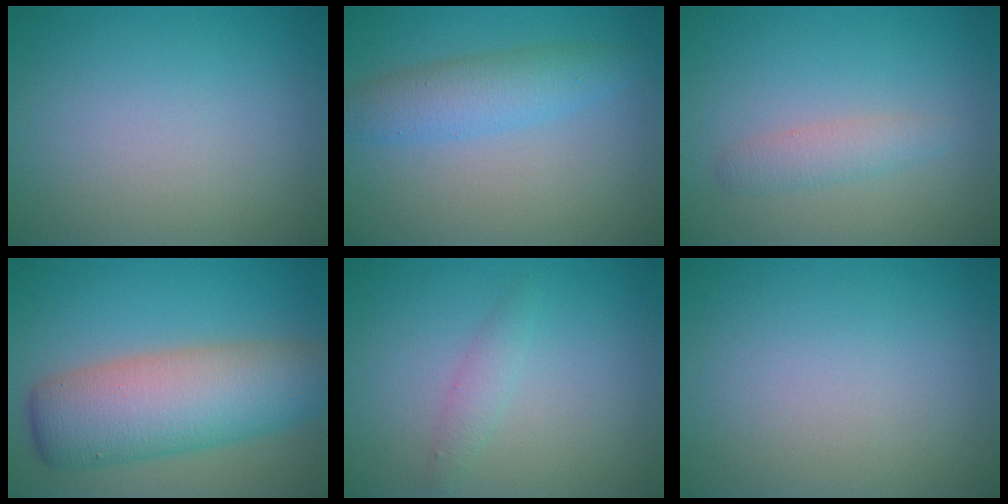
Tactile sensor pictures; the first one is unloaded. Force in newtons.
{"total": 3.8, "press": 3.8, "slide": 0.1}
{"total": 1.8, "press": 1.8, "slide": 0.0}
{"total": 9.1, "press": 9.1, "slide": 0.2}
{"total": 1.4, "press": 1.4, "slide": 0.1}
{"total": 0.0}